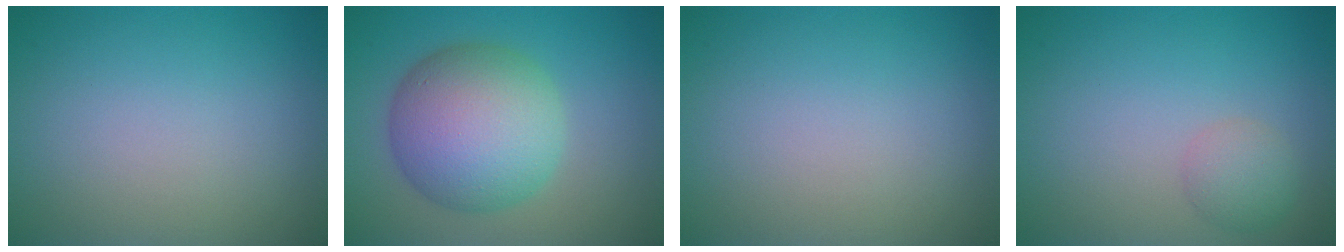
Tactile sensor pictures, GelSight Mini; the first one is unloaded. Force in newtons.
{"total": 9.2, "press": 9.2, "slide": 0.2}
{"total": 0.0}
{"total": 1.9, "press": 1.9, "slide": 0.1}